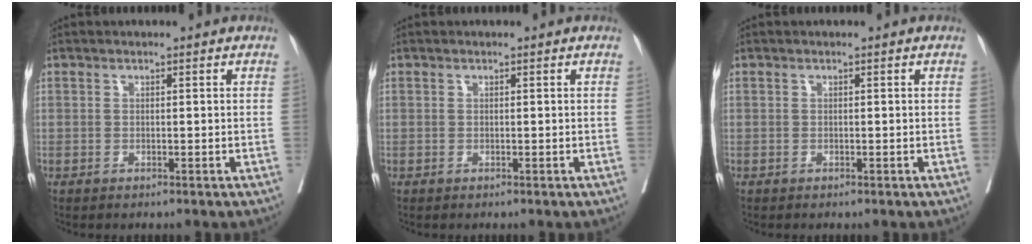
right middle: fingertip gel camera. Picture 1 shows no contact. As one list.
[{"total": 0.0}, {"total": 0.0}]